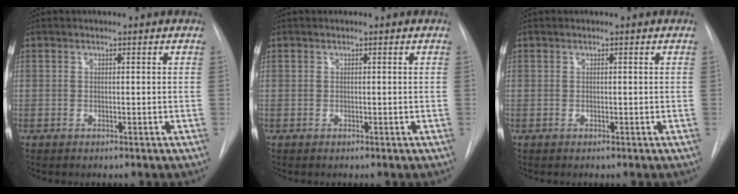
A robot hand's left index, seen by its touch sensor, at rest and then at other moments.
{"total": 0.0}
{"total": 0.0}